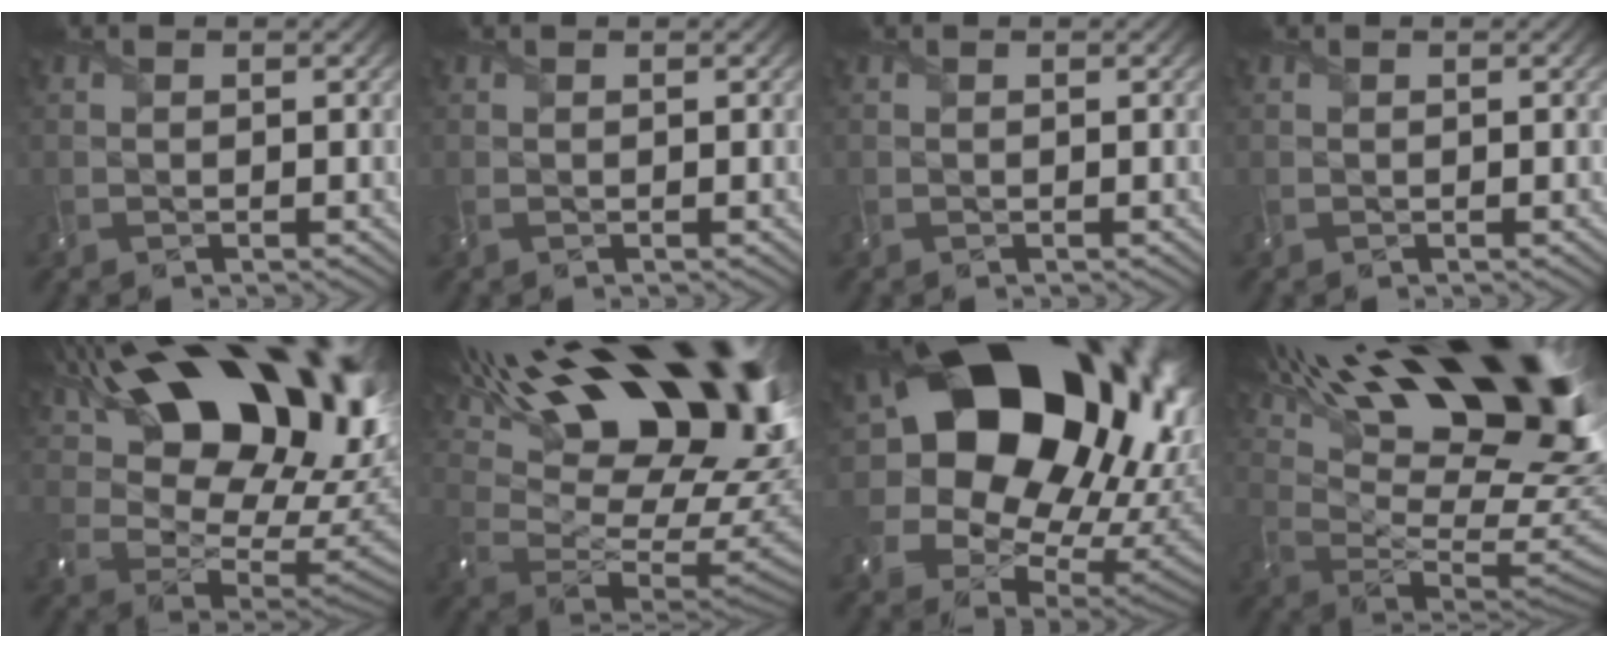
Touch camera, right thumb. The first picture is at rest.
{"total": 0.6, "force": [-0.1, 0.2, 0.6], "torque": [-0.021, 0.002, -0.002]}
{"total": 0.0}
{"total": 0.0}
{"total": 23.3, "force": [11.8, 12.1, 16.1], "torque": [-0.253, 0.041, 0.203]}
{"total": 23.4, "force": [11.3, 10.4, 17.6], "torque": [-0.255, 0.042, 0.194]}
{"total": 23.1, "force": [6.6, 17.6, 13.5], "torque": [-0.256, -0.016, 0.151]}
{"total": 22.9, "force": [11.2, 8.1, 18.2], "torque": [-0.255, 0.055, 0.188]}